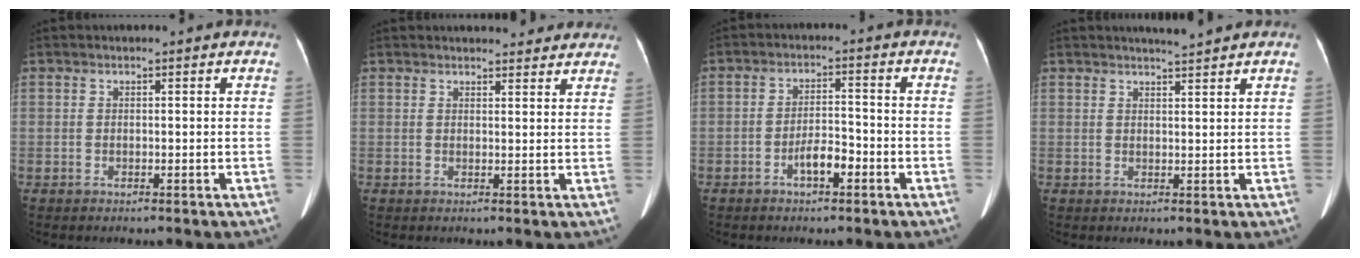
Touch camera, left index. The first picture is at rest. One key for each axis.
{"total": 8.1, "fx": 7.4, "fy": 2.3, "fz": 2.2, "tx": -0.008, "ty": 0.009, "tz": 0.074}
{"total": 4.1, "fx": -2.2, "fy": 1.2, "fz": 3.2, "tx": -0.059, "ty": 0.008, "tz": -0.041}
{"total": 2.4, "fx": 2.2, "fy": -0.7, "fz": 0.6, "tx": -0.009, "ty": -0.003, "tz": 0.037}